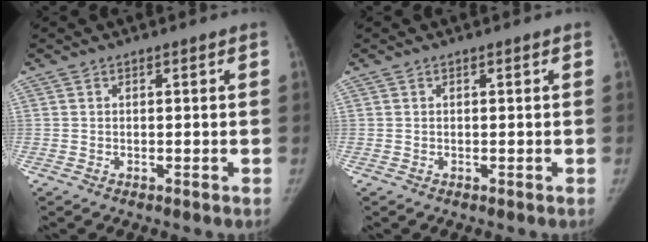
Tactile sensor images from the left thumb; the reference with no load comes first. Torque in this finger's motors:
{"motor_torque": [-0.09, 0.02, -0.10, 0.07, 0.04]}